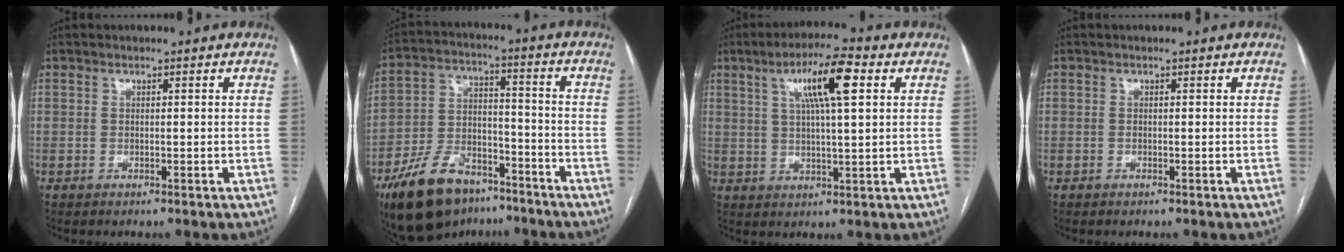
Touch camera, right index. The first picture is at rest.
{"total": 15.1, "force": [-10.8, 7.4, 7.5], "torque": [-0.147, 0.014, -0.184]}
{"total": 9.6, "force": [3.7, 1.0, 8.8], "torque": [-0.156, 0.014, 0.060]}
{"total": 0.0}